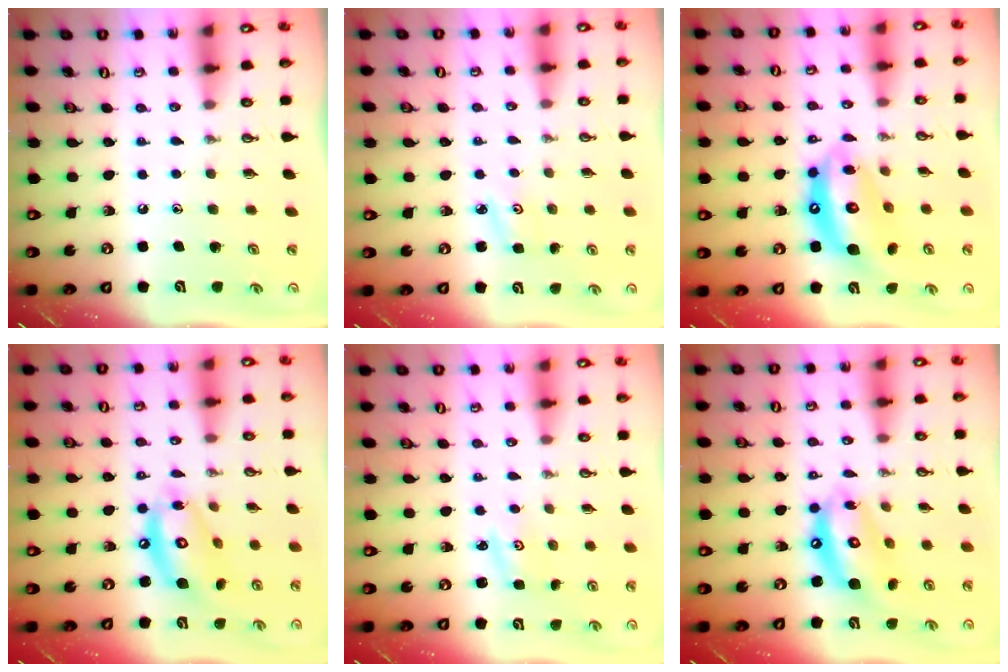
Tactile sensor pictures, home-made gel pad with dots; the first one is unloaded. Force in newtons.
{"total": 3.0, "press": 3.0, "slide": 0.4}
{"total": 15.1, "press": 15.0, "slide": 1.7}
{"total": 14.2, "press": 14.2, "slide": 1.3}
{"total": 2.3, "press": 2.3, "slide": 0.3}
{"total": 13.7, "press": 13.6, "slide": 1.4}